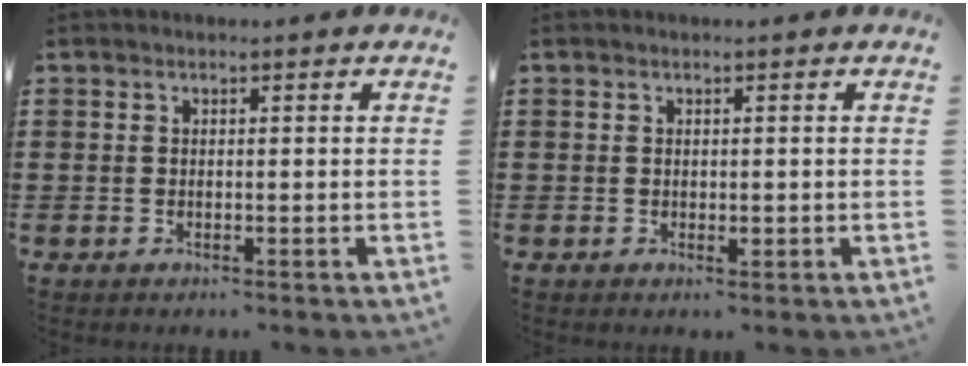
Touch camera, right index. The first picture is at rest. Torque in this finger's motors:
{"motor_torque": [0.34, -0.07, 0.00, 0.02]}